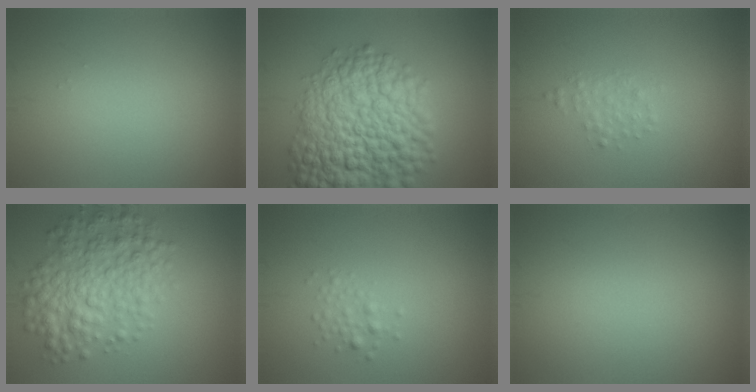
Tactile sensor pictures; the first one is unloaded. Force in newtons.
{"total": 11.9, "press": 11.9, "slide": 0.4}
{"total": 1.4, "press": 1.4, "slide": 0.0}
{"total": 6.5, "press": 6.5, "slide": 0.1}
{"total": 1.2, "press": 1.2, "slide": 0.1}
{"total": 0.0}